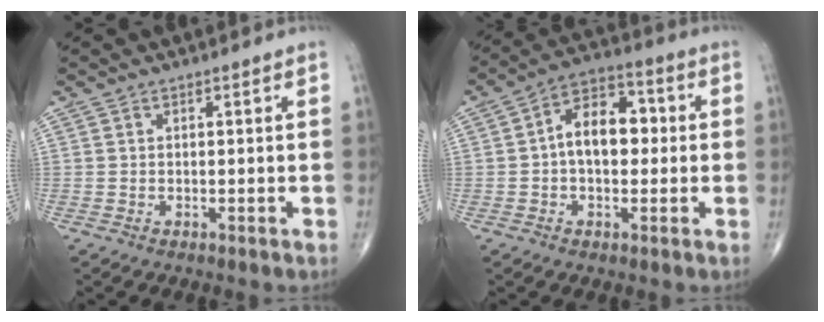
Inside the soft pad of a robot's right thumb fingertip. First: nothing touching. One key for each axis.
{"total": 10.4, "fx": 0.3, "fy": 6.5, "fz": 8.1, "tx": -0.109, "ty": 0.028, "tz": -0.006}